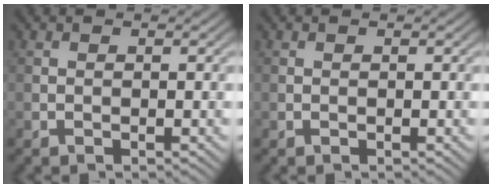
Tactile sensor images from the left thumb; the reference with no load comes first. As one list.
[{"total": 0.0}]